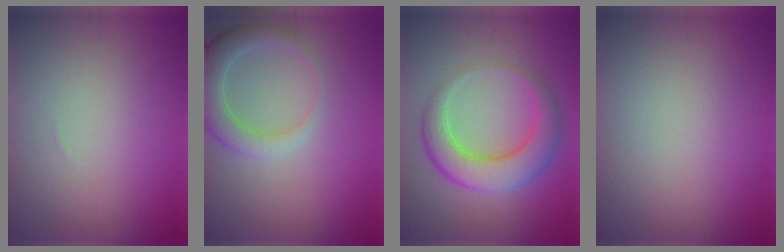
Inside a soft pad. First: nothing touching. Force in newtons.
{"total": 4.3, "press": 4.2, "slide": 0.6}
{"total": 6.4, "press": 6.4, "slide": 0.2}
{"total": 0.0}